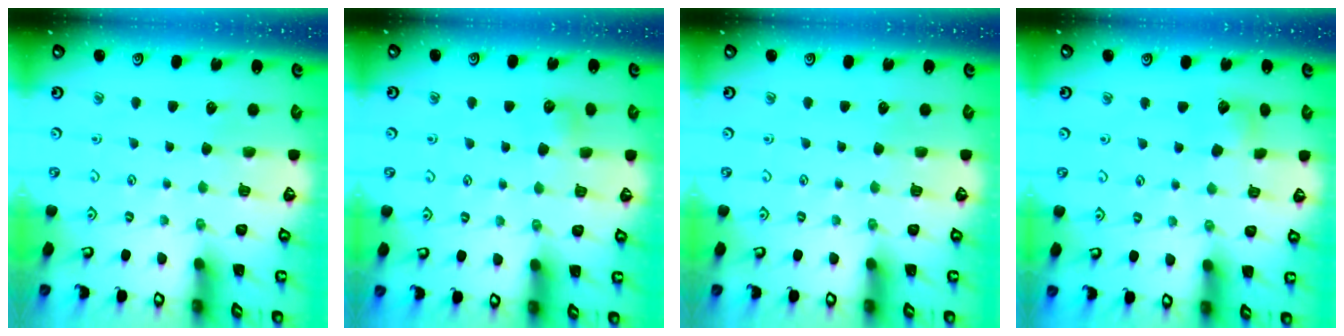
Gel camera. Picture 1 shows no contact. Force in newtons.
{"total": 5.2, "press": 5.2, "slide": 0.6}
{"total": 0.0}
{"total": 5.6, "press": 5.6, "slide": 0.6}